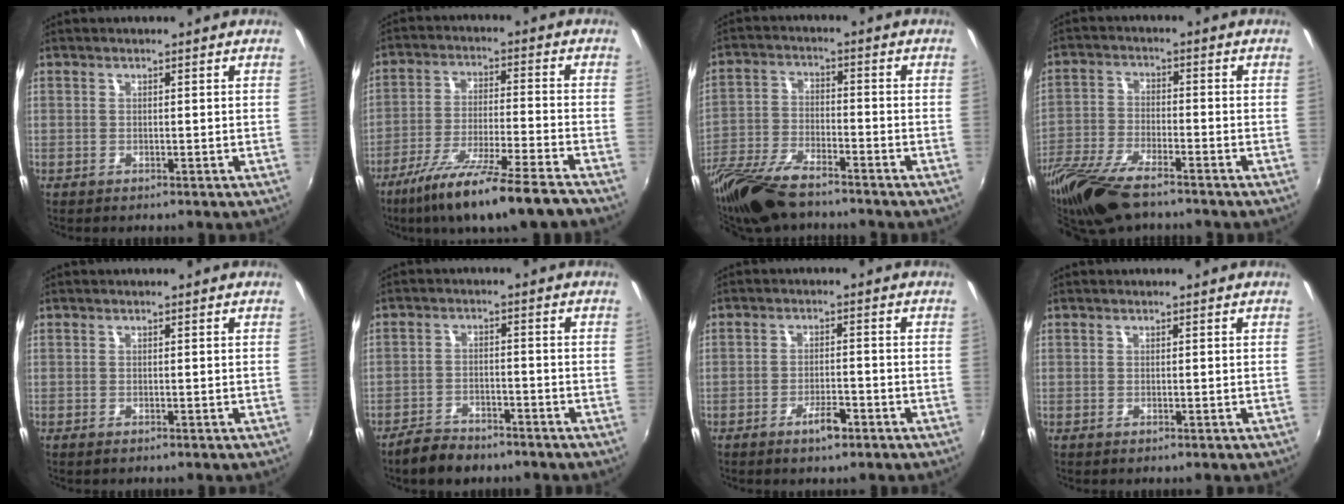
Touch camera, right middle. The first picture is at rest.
{"total": 16.0, "force": [-12.5, 0.4, 10.0], "torque": [-0.195, -0.044, -0.209]}
{"total": 15.5, "force": [-12.3, 4.4, 8.4], "torque": [-0.191, -0.030, -0.233]}
{"total": 14.8, "force": [-11.4, 4.1, 8.6], "torque": [-0.199, -0.034, -0.219]}
{"total": 0.0}
{"total": 6.6, "force": [-5.4, 2.8, 2.5], "torque": [-0.073, -0.001, -0.086]}
{"total": 3.8, "force": [-2.6, 1.3, 2.5], "torque": [-0.052, -0.005, -0.041]}
{"total": 0.0}